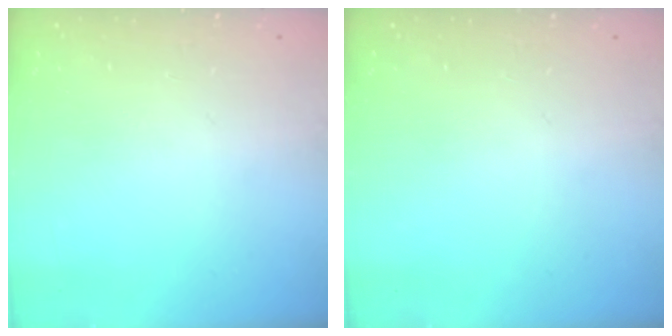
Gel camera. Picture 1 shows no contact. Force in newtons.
{"total": 0.0}